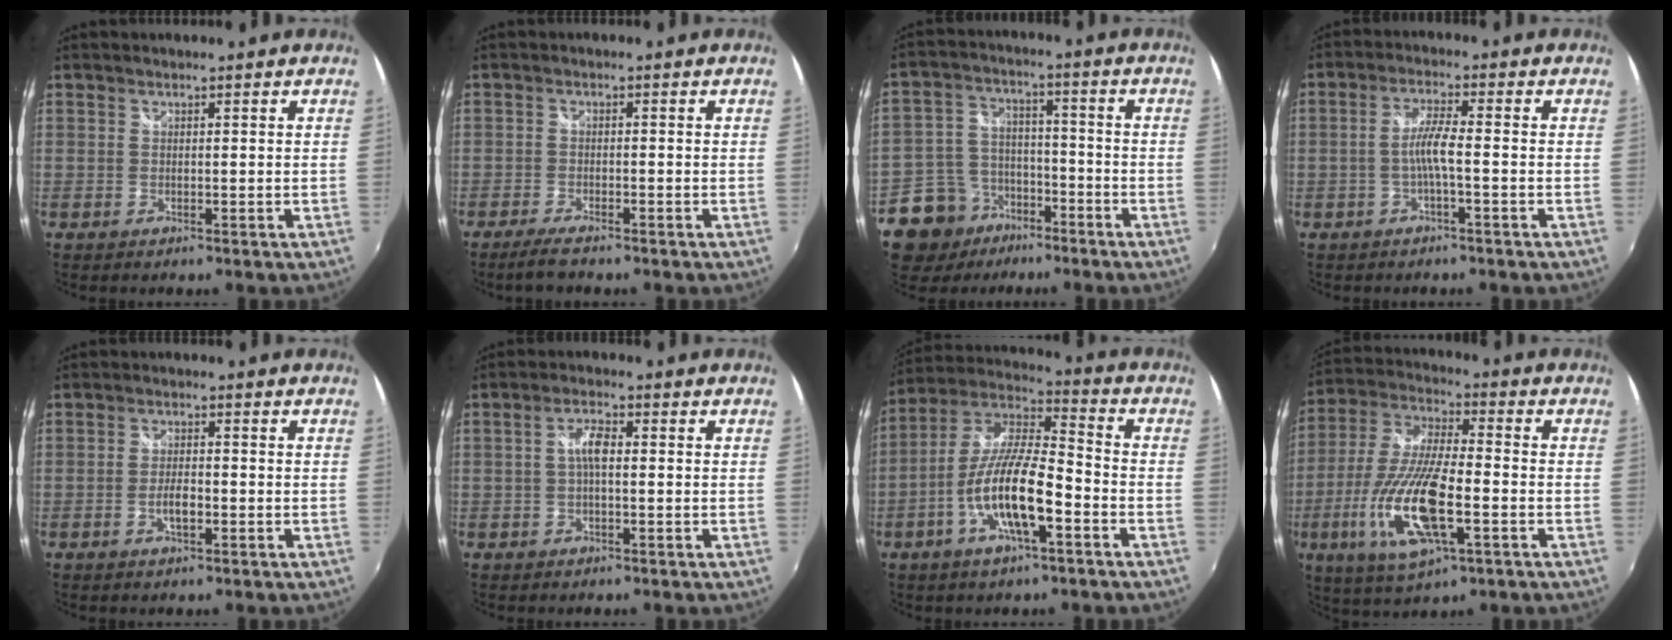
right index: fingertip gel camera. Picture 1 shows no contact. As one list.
[{"total": 4.1, "force": [-3.4, 0.7, 2.3], "torque": [-0.060, -0.009, -0.064]}, {"total": 12.0, "force": [-7.2, 9.0, 3.3], "torque": [-0.098, 0.028, -0.110]}, {"total": 4.2, "force": [-1.3, -0.1, 4.0], "torque": [-0.082, 0.005, -0.024]}, {"total": 3.2, "force": [-1.3, 1.3, 2.7], "torque": [-0.056, 0.000, -0.024]}, {"total": 3.5, "force": [-0.1, 1.2, 3.2], "torque": [-0.063, 0.009, -0.002]}, {"total": 14.7, "force": [-5.7, 3.7, 13.1], "torque": [-0.260, -0.005, -0.110]}, {"total": 18.0, "force": [-5.9, 5.5, 16.2], "torque": [-0.339, -0.024, -0.110]}]